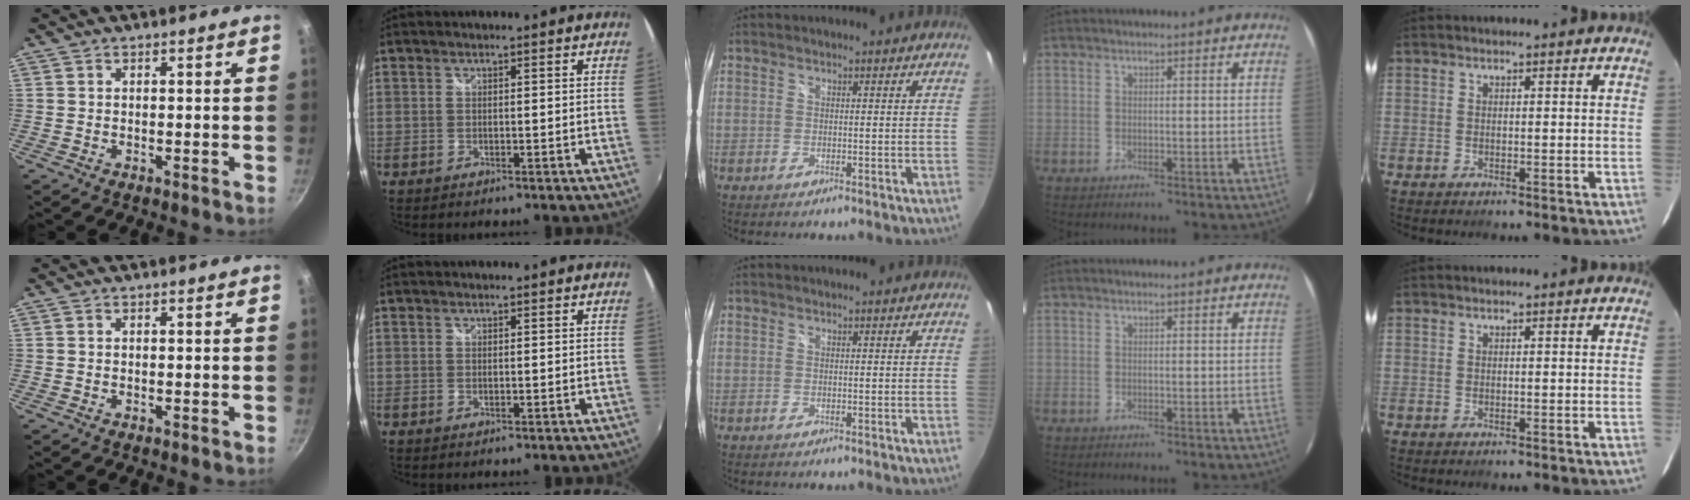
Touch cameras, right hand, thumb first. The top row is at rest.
{}